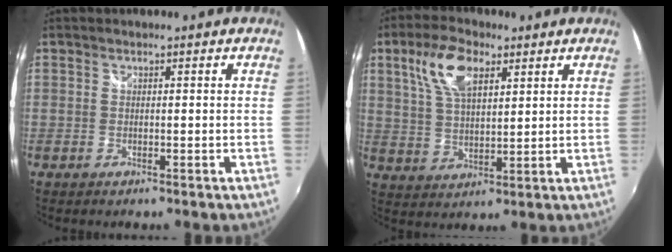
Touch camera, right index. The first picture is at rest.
{"total": 9.9, "force": [4.8, 4.6, 7.4], "torque": [-0.146, 0.018, 0.095]}